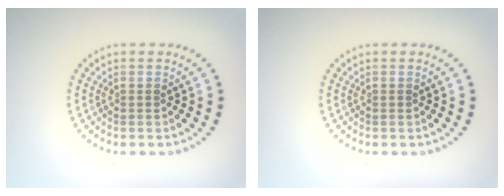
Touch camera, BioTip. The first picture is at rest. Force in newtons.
{"total": 0.0}